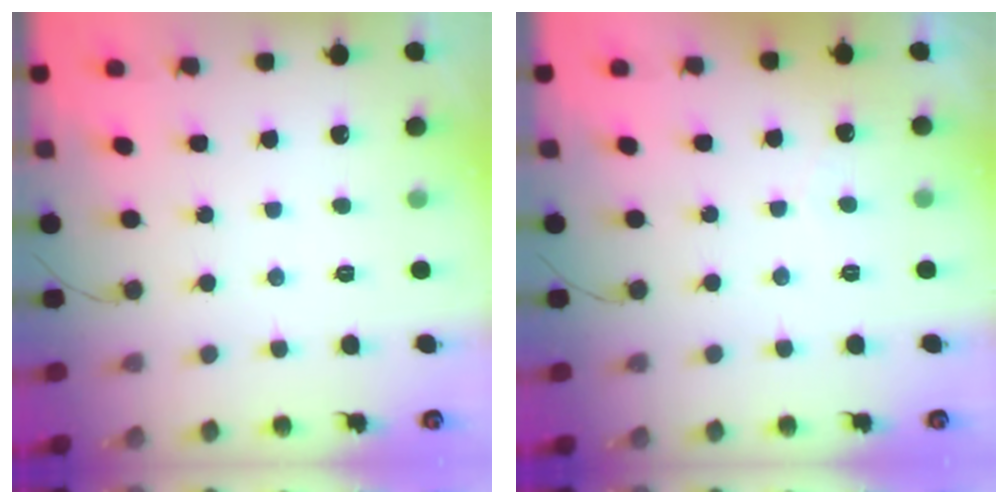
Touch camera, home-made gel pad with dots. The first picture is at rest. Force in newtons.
{"total": 1.8, "press": 1.8, "slide": 0.1}